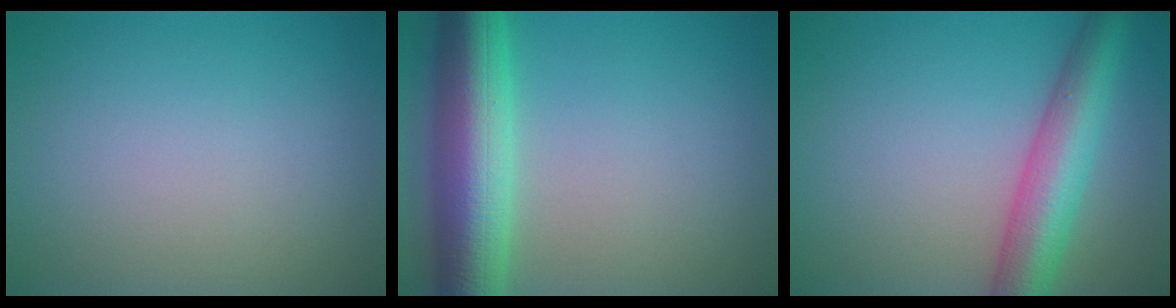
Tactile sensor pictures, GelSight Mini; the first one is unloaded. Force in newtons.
{"total": 8.9, "press": 8.9, "slide": 0.2}
{"total": 6.5, "press": 6.5, "slide": 0.2}